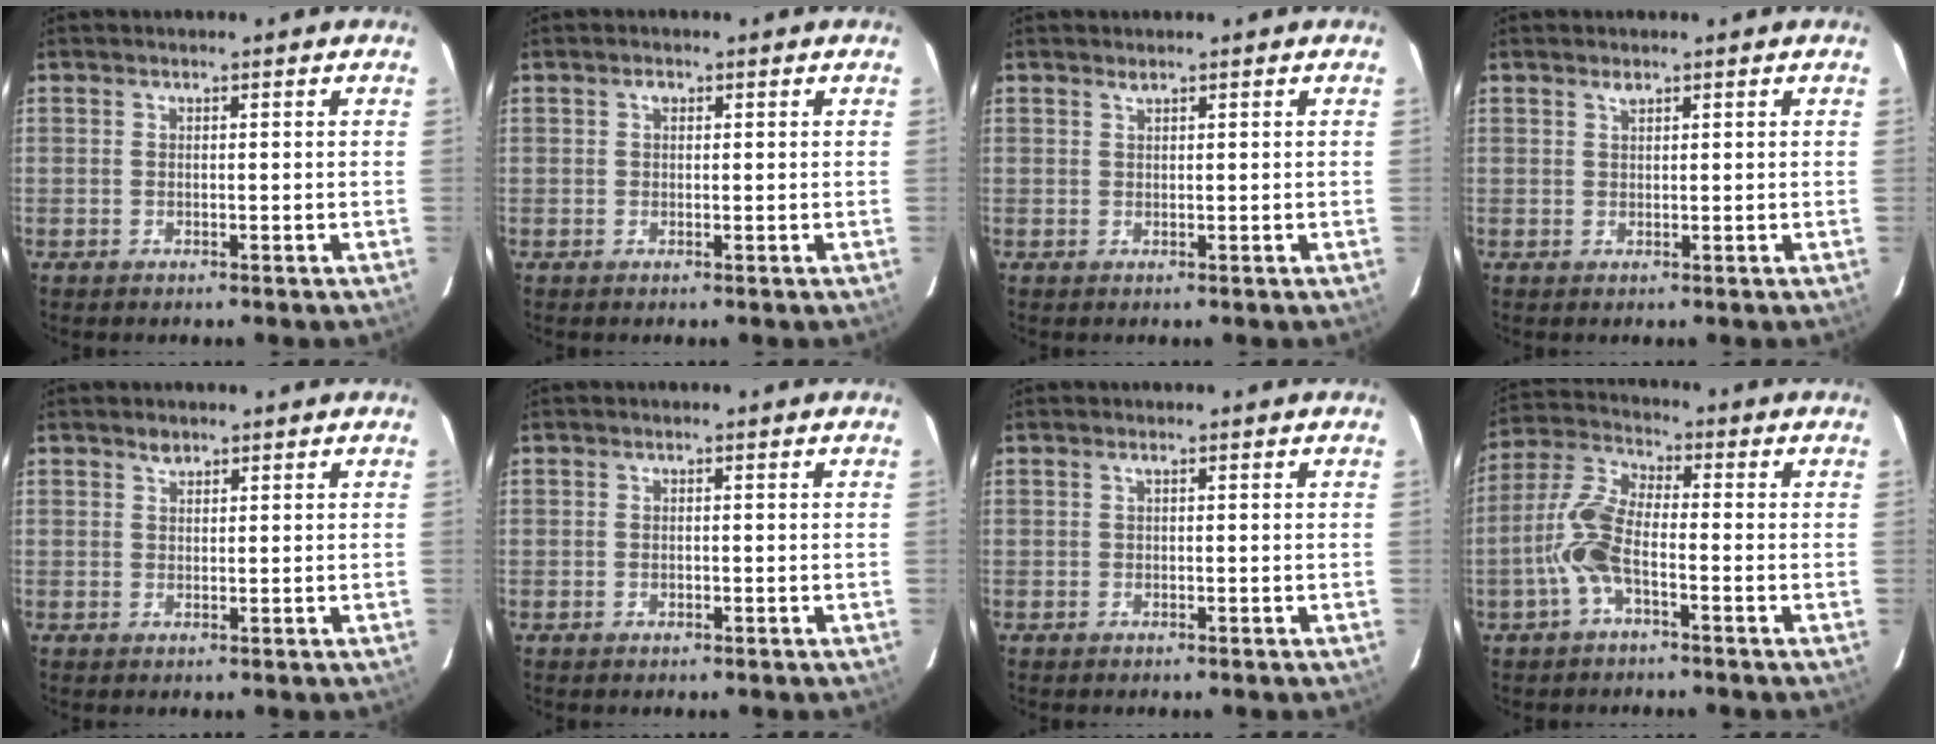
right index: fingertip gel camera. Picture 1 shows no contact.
{"total": 1.1, "force": [0.3, 0.9, 0.5], "torque": [-0.007, 0.007, 0.003]}
{"total": 0.5, "force": [0.5, 0.1, 0.2], "torque": [-0.002, 0.001, 0.009]}
{"total": 1.0, "force": [0.7, 0.4, 0.5], "torque": [-0.007, 0.003, 0.013]}
{"total": 1.4, "force": [1.0, 0.8, 0.4], "torque": [-0.006, 0.003, 0.018]}
{"total": 0.9, "force": [-0.3, 0.7, 0.5], "torque": [-0.008, 0.001, -0.004]}
{"total": 0.0}
{"total": 8.9, "force": [-3.1, 2.9, 7.8], "torque": [-0.182, 0.010, -0.065]}